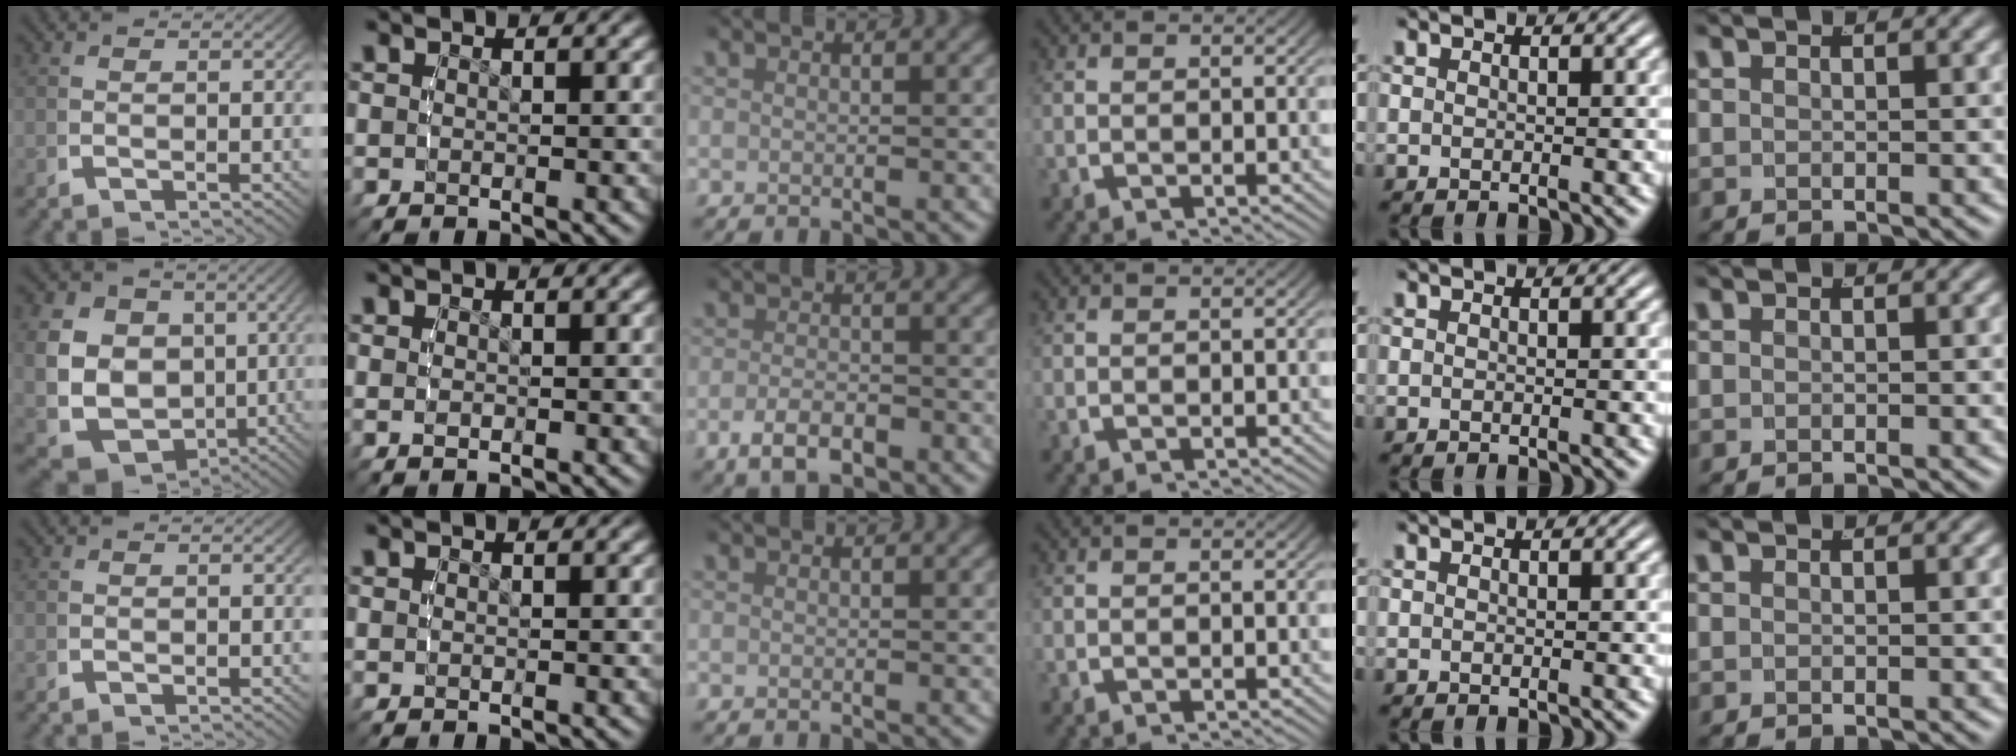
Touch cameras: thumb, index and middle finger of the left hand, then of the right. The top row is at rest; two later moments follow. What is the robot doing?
{"motion": "lift_and_place", "object": "cloth"}